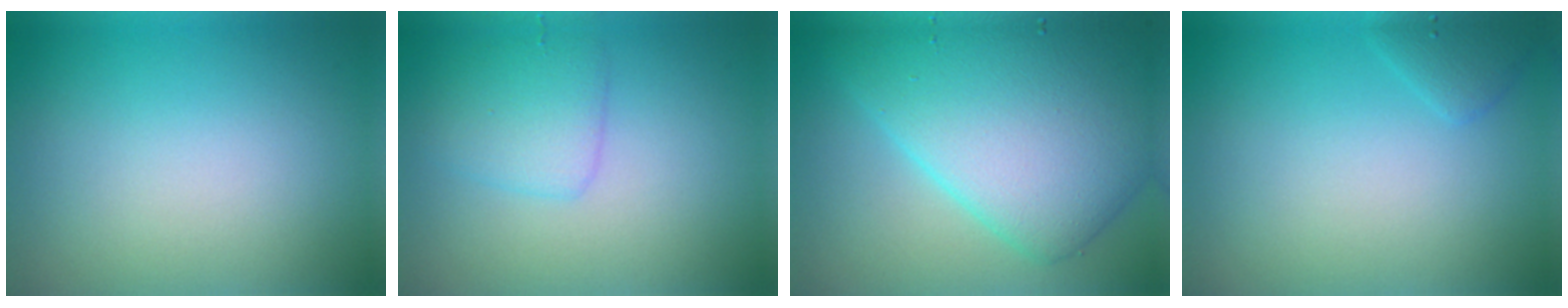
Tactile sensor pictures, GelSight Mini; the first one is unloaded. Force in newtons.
{"total": 2.9, "press": 2.9, "slide": 0.1}
{"total": 12.0, "press": 12.0, "slide": 0.2}
{"total": 1.3, "press": 1.3, "slide": 0.2}